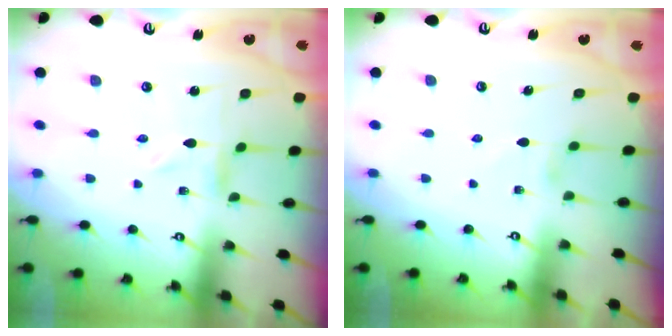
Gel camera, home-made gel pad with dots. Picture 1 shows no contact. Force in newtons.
{"total": 1.3, "press": 1.2, "slide": 0.4}